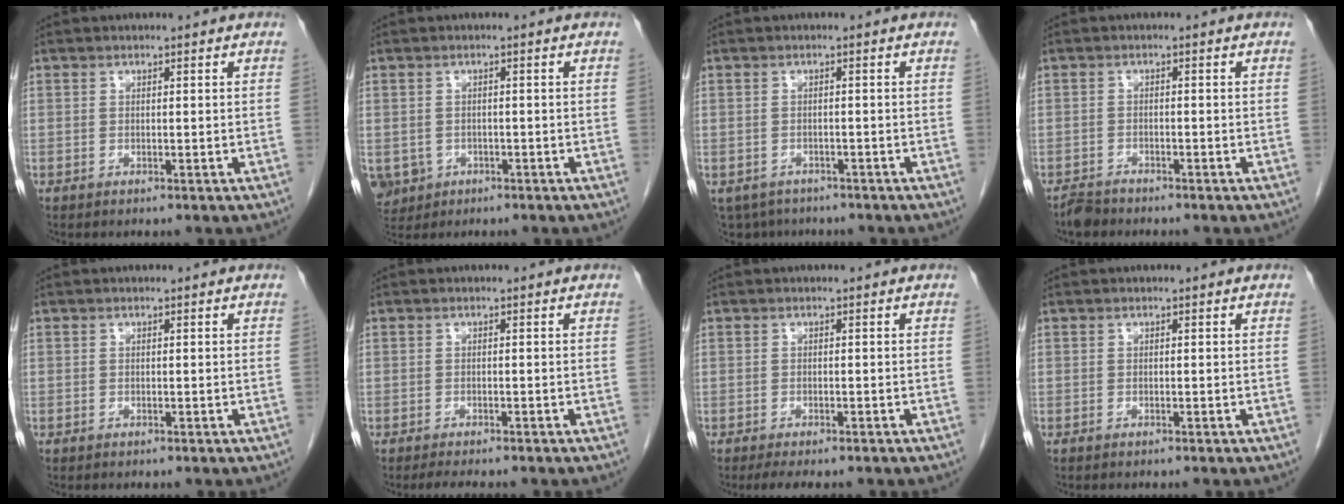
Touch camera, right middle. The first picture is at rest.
{"total": 6.6, "force": [-2.7, 5.8, 1.9], "torque": [-0.053, -0.001, -0.036]}
{"total": 5.8, "force": [-4.6, 3.4, 1.0], "torque": [-0.016, -0.005, -0.063]}
{"total": 2.0, "force": [-1.9, 0.5, 0.3], "torque": [-0.011, -0.004, -0.033]}
{"total": 0.0}
{"total": 3.6, "force": [-3.1, 0.6, 1.8], "torque": [-0.027, -0.009, -0.042]}
{"total": 4.7, "force": [-3.8, 1.2, 2.5], "torque": [-0.034, -0.010, -0.053]}
{"total": 0.0}